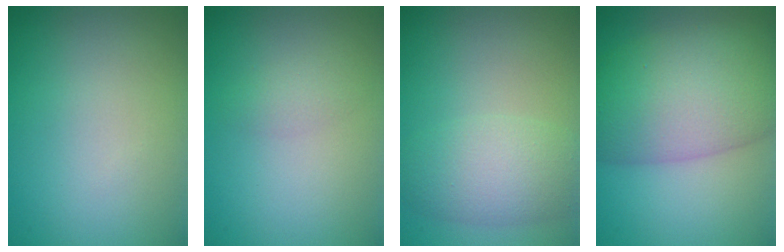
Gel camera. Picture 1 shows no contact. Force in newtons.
{"total": 1.1, "press": 1.1, "slide": 0.1}
{"total": 4.6, "press": 4.6, "slide": 0.2}
{"total": 10.1, "press": 10.1, "slide": 0.3}